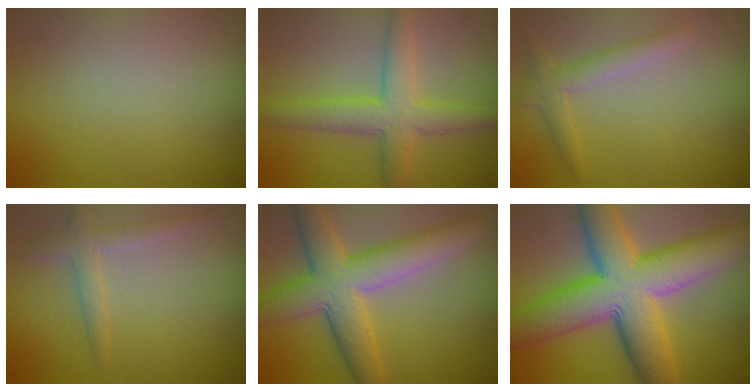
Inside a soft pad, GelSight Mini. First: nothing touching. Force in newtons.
{"total": 4.5, "press": 4.5, "slide": 0.2}
{"total": 2.3, "press": 2.3, "slide": 0.1}
{"total": 2.1, "press": 2.1, "slide": 0.1}
{"total": 7.9, "press": 7.9, "slide": 0.3}
{"total": 13.1, "press": 13.1, "slide": 0.4}